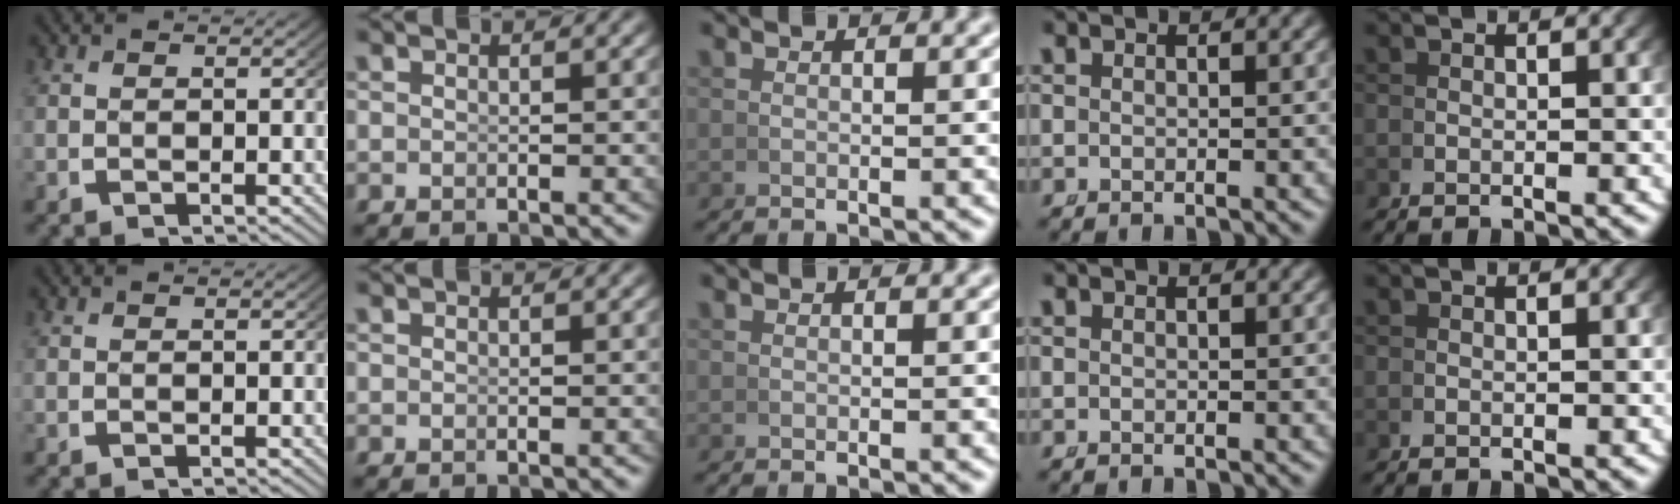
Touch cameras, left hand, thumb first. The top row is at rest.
{}